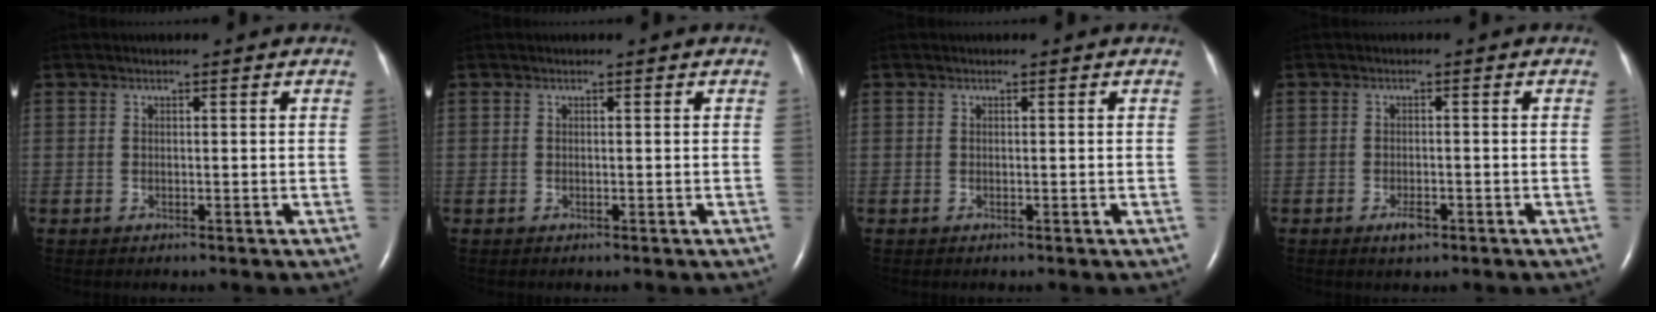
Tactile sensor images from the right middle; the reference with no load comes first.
{"total": 0.0}
{"total": 0.0}
{"total": 2.0, "force": [-1.2, 0.7, 1.4], "torque": [-0.029, -0.001, -0.019]}